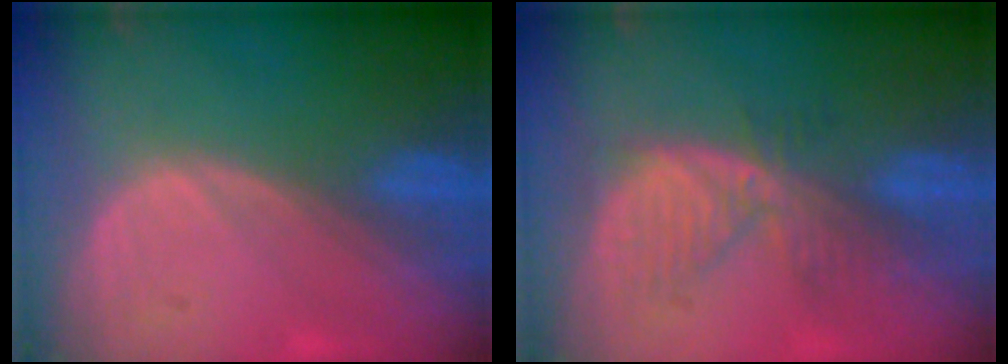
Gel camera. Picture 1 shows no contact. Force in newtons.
{"total": 6.4, "press": 6.2, "slide": 1.7}